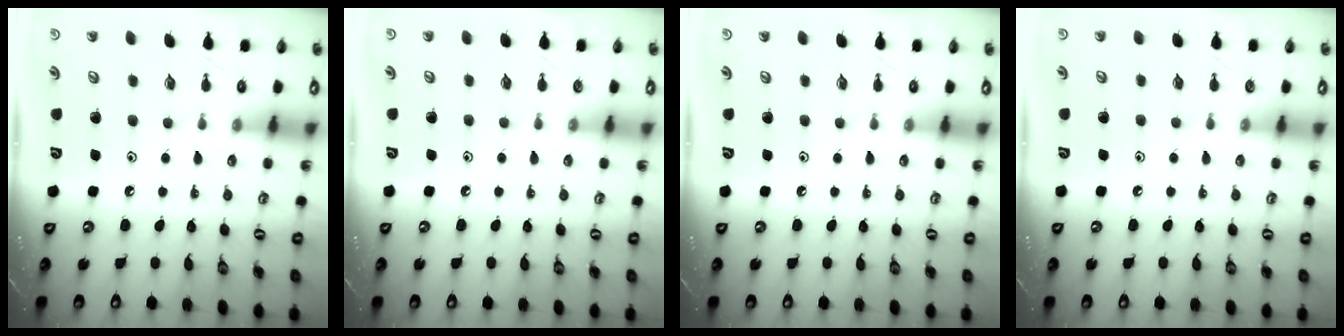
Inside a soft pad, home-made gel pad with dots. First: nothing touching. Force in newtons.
{"total": 2.6, "press": 2.6, "slide": 0.4}
{"total": 0.0}
{"total": 2.6, "press": 2.6, "slide": 0.4}